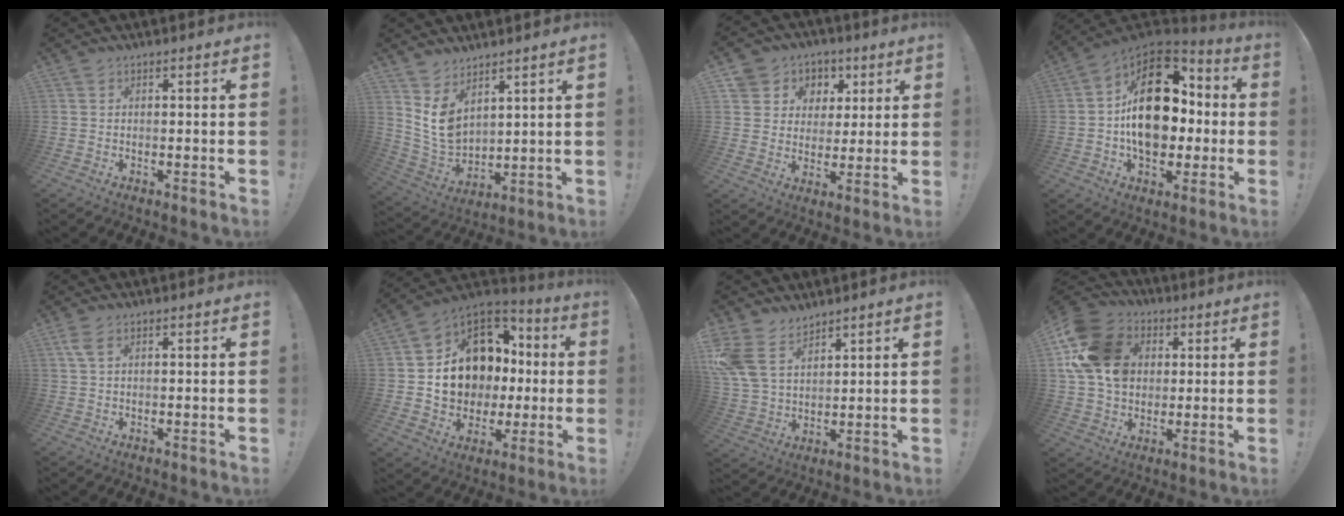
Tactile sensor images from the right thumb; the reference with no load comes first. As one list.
[{"total": 9.1, "force": [5.4, 5.5, 4.9], "torque": [-0.101, -0.042, 0.108]}, {"total": 8.5, "force": [2.6, 7.9, 1.7], "torque": [-0.025, -0.014, 0.057]}, {"total": 23.6, "force": [1.4, 15.5, 17.8], "torque": [-0.272, 0.010, 0.033]}, {"total": 2.6, "force": [1.0, 1.0, 2.2], "torque": [-0.039, 0.001, 0.017]}, {"total": 16.1, "force": [2.4, 13.5, 8.5], "torque": [-0.127, -0.010, 0.075]}, {"total": 11.8, "force": [7.8, 7.3, 5.0], "torque": [-0.113, -0.042, 0.156]}, {"total": 18.1, "force": [4.2, 14.5, 10.0], "torque": [-0.168, -0.004, 0.085]}]